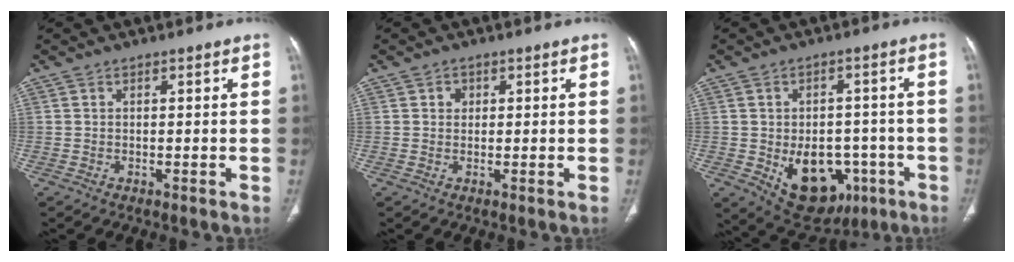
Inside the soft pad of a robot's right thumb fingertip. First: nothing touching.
{"total": 1.6, "force": [0.5, 1.4, 0.5], "torque": [0.000, 0.001, 0.004]}
{"total": 14.8, "force": [-4.9, 10.0, 9.8], "torque": [-0.105, 0.019, -0.049]}